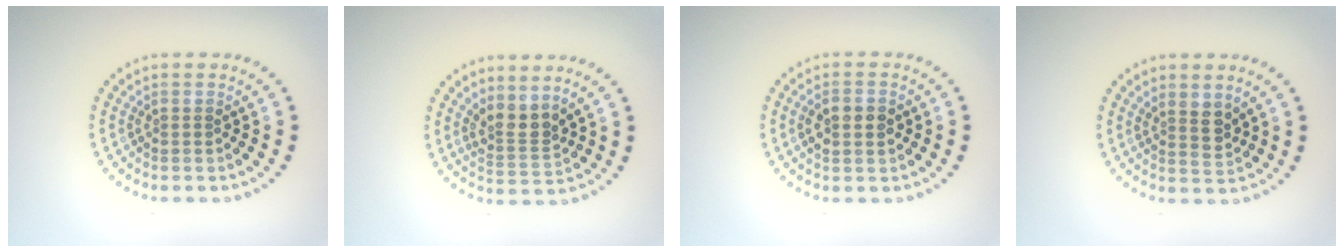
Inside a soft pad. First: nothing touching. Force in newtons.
{"total": 2.6, "press": 1.9, "slide": 1.8}
{"total": 3.1, "press": 3.1, "slide": 0.3}
{"total": 2.1, "press": 1.7, "slide": 1.1}